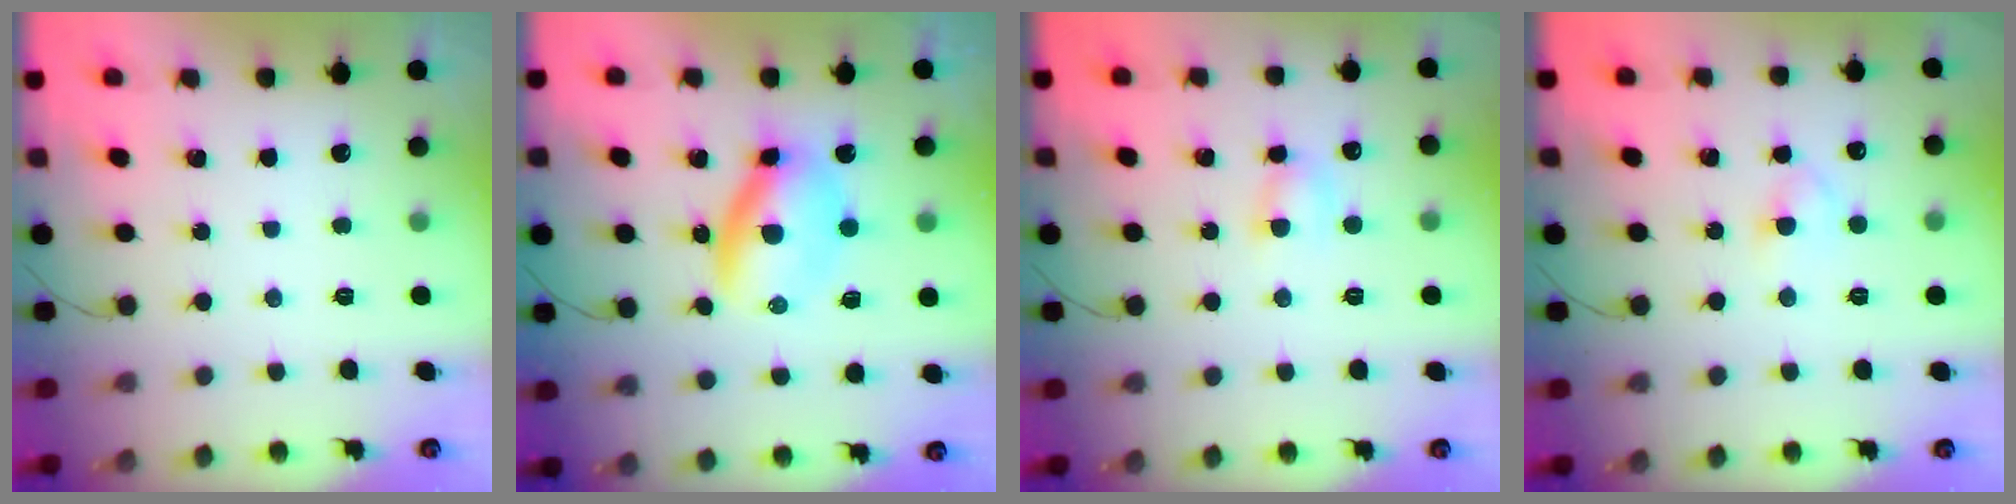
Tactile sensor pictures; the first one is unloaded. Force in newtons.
{"total": 7.2, "press": 7.0, "slide": 1.6}
{"total": 3.9, "press": 3.8, "slide": 1.1}
{"total": 3.3, "press": 3.0, "slide": 1.4}